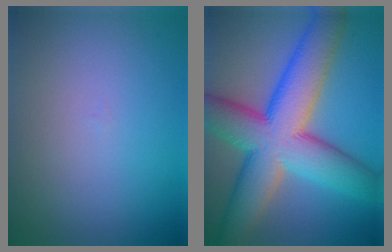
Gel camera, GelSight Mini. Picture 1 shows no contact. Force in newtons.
{"total": 13.2, "press": 13.2, "slide": 0.4}